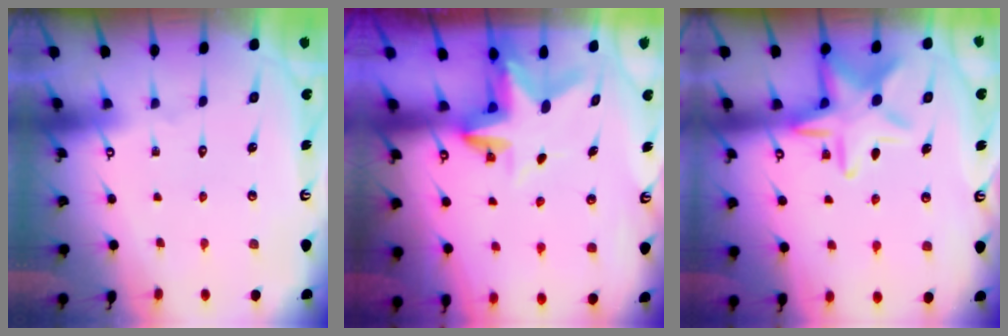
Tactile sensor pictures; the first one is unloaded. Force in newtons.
{"total": 4.3, "press": 4.3, "slide": 0.1}
{"total": 13.3, "press": 13.2, "slide": 0.9}